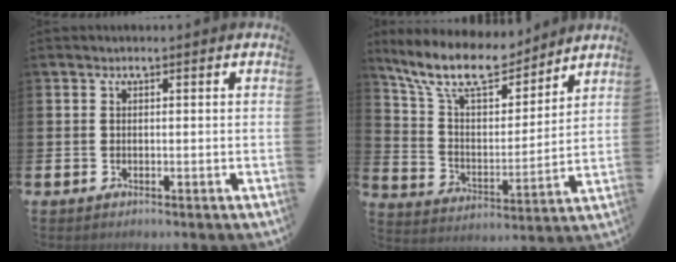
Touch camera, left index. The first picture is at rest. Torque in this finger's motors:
{"motor_torque": [0.34, -0.42, 0.90, 0.21]}